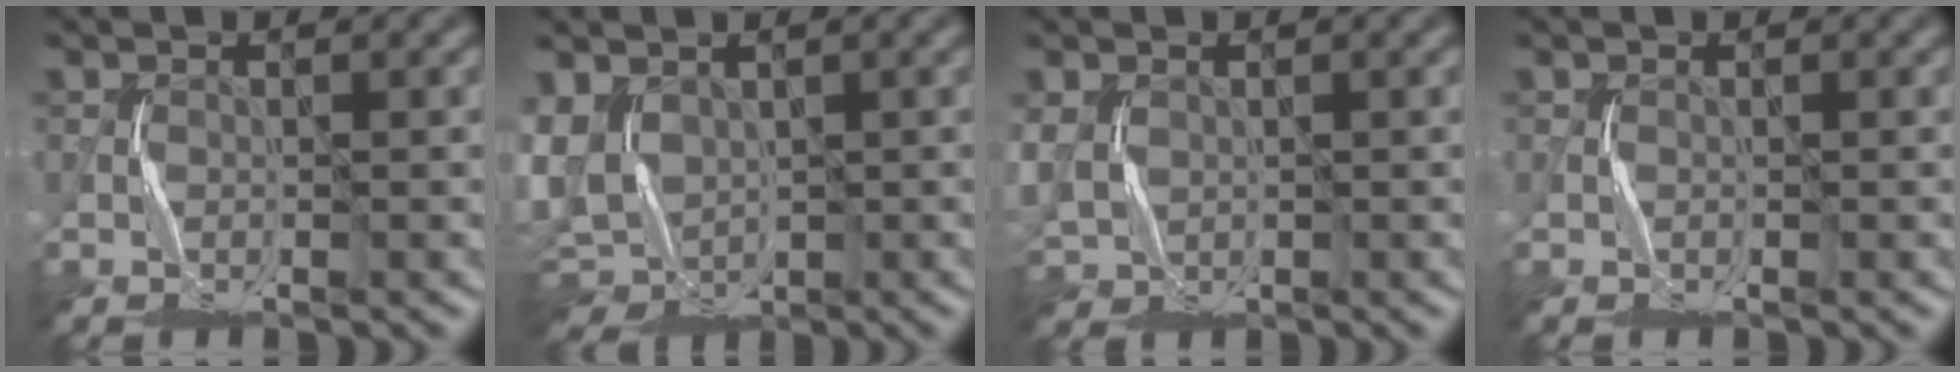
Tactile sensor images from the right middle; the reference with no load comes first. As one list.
[{"total": 6.1, "force": [-0.2, 4.7, 3.9], "torque": [-0.093, -0.009, -0.003]}, {"total": 3.5, "force": [0.3, 3.0, 1.8], "torque": [-0.059, -0.003, 0.010]}, {"total": 0.0}]